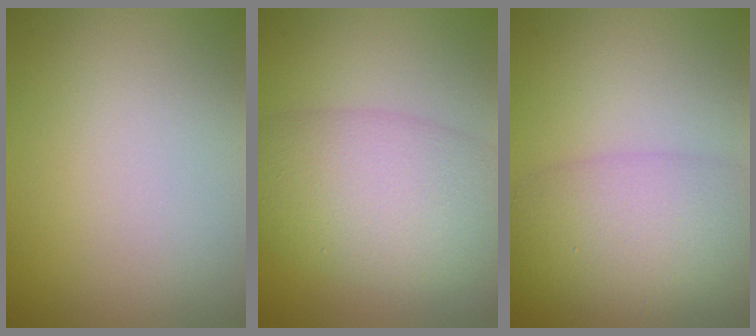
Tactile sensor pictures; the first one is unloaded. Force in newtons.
{"total": 8.6, "press": 8.6, "slide": 0.2}
{"total": 6.7, "press": 6.7, "slide": 0.4}